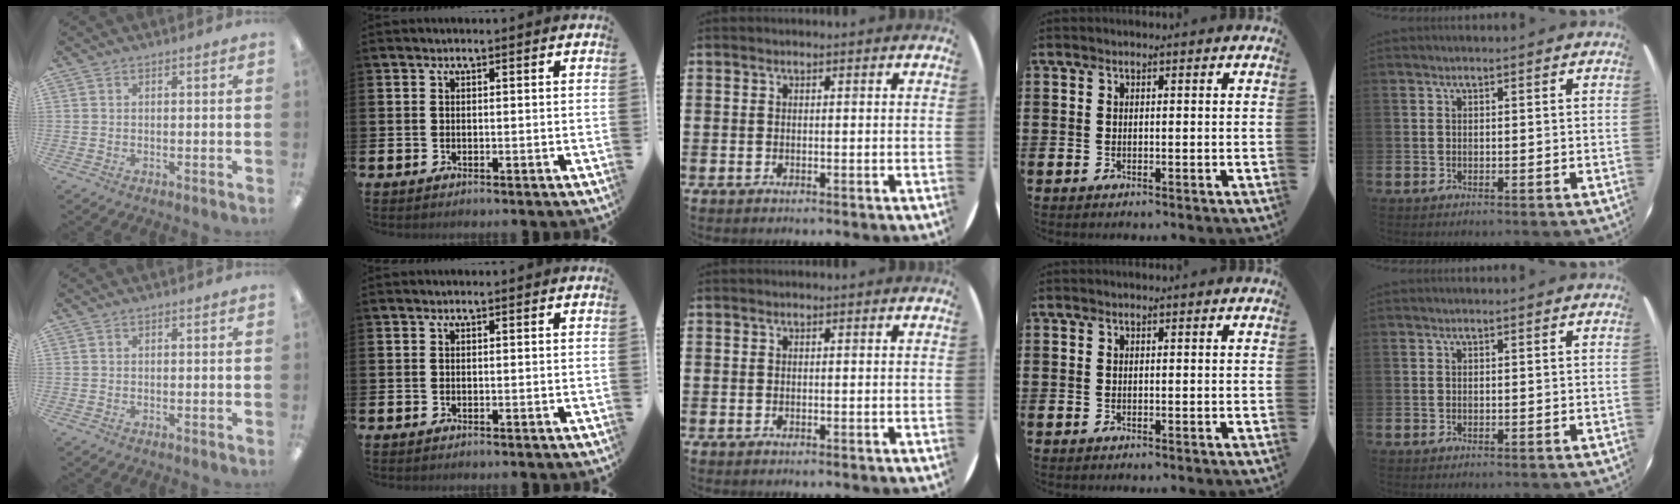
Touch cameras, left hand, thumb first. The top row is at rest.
{}